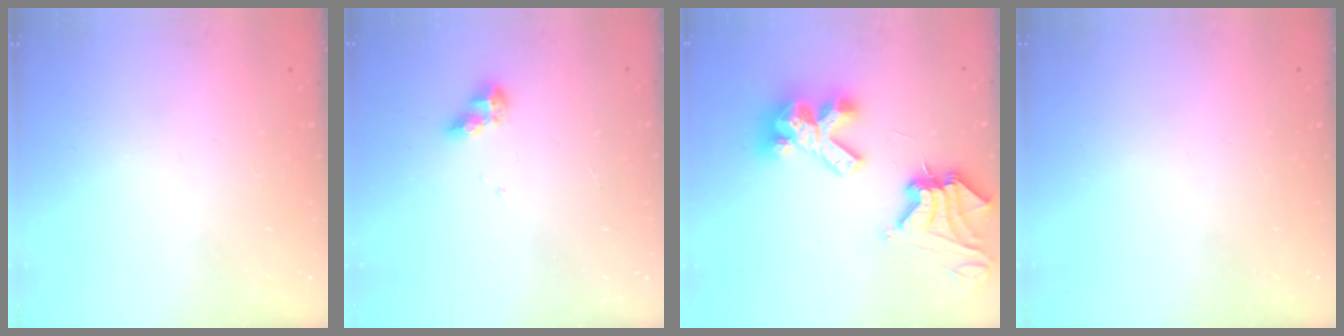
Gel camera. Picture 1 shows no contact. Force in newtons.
{"total": 7.4, "press": 7.4, "slide": 0.9}
{"total": 14.5, "press": 14.3, "slide": 1.8}
{"total": 0.0}